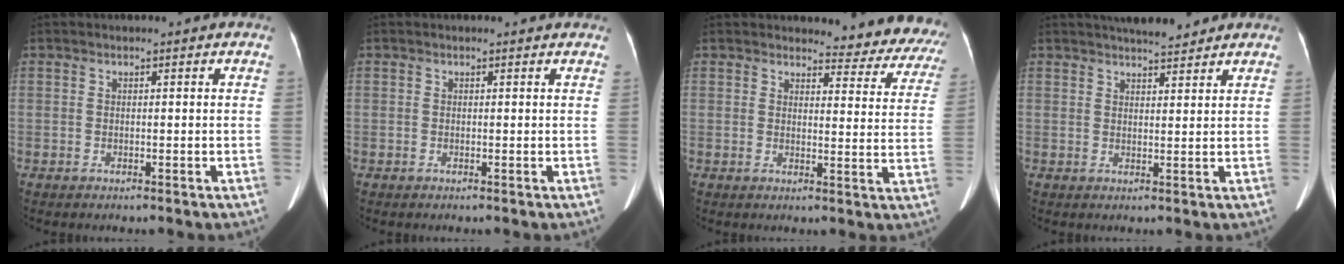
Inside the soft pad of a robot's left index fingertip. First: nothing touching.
{"total": 0.8, "force": [0.6, 0.5, 0.0], "torque": [-0.006, 0.007, 0.001]}
{"total": 12.3, "force": [11.9, 2.8, 1.1], "torque": [0.027, -0.069, 0.095]}
{"total": 6.1, "force": [5.4, 1.1, 2.6], "torque": [-0.038, 0.012, 0.077]}